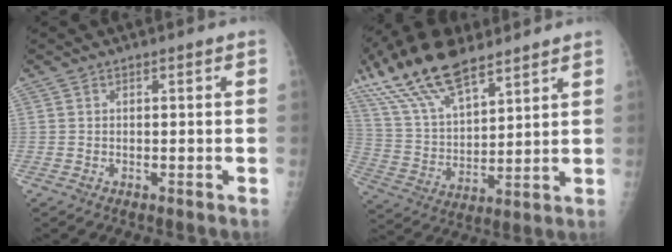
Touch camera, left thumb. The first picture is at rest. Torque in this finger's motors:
{"motor_torque": [0.45, 0.39, 1.22, -1.56, 0.40]}